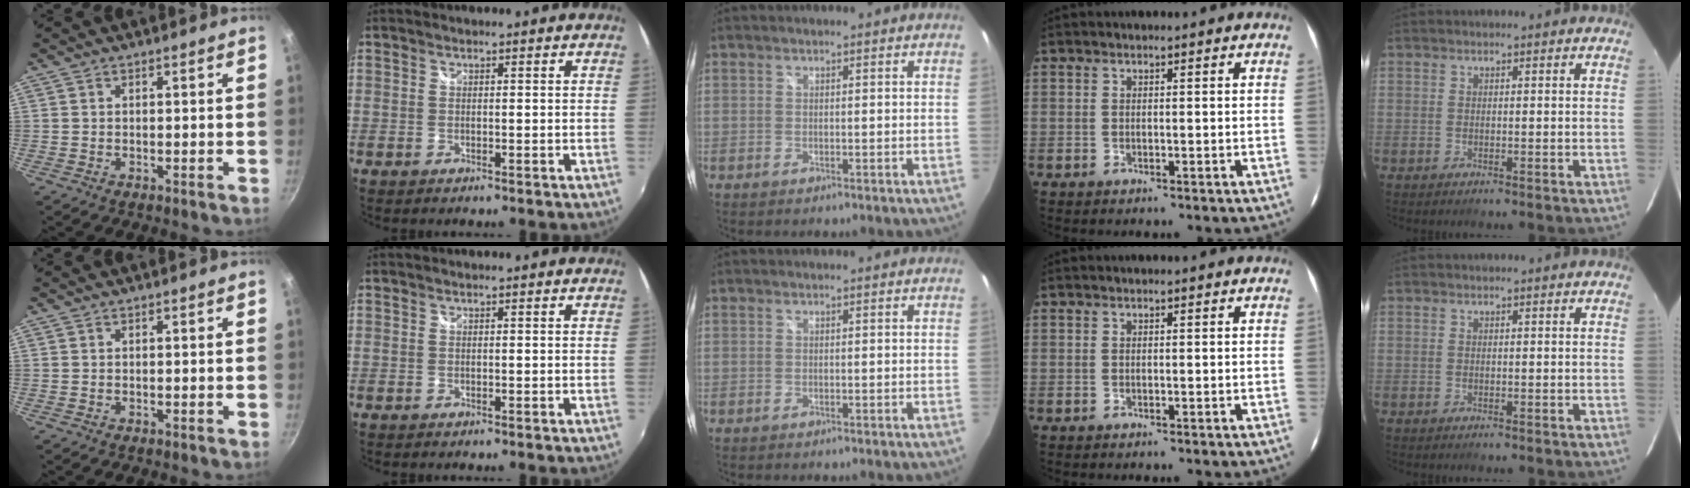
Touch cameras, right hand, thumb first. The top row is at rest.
{}